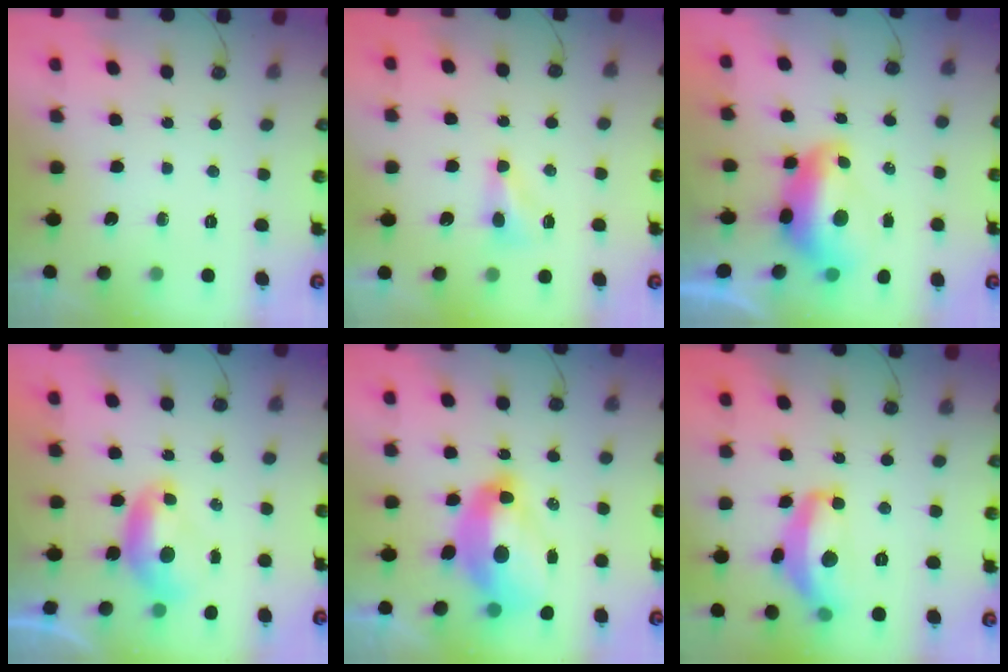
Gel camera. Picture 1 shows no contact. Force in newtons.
{"total": 2.3, "press": 2.3, "slide": 0.5}
{"total": 2.6, "press": 2.5, "slide": 0.7}
{"total": 0.0}
{"total": 9.3, "press": 9.2, "slide": 1.2}
{"total": 10.4, "press": 10.3, "slide": 0.9}